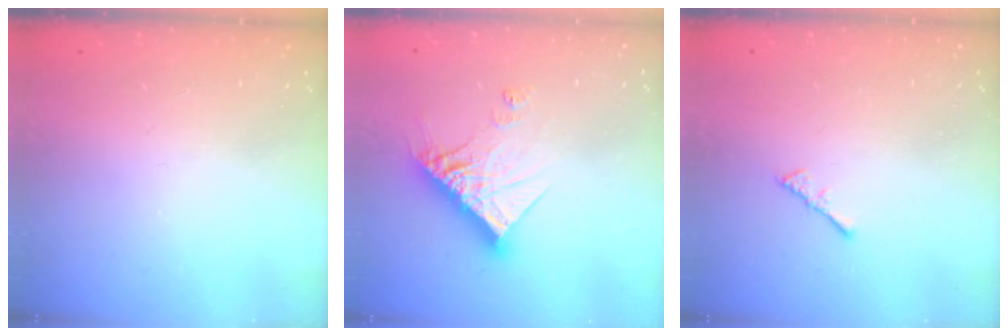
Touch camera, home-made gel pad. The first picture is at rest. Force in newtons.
{"total": 13.5, "press": 13.5, "slide": 1.1}
{"total": 2.2, "press": 2.1, "slide": 0.5}